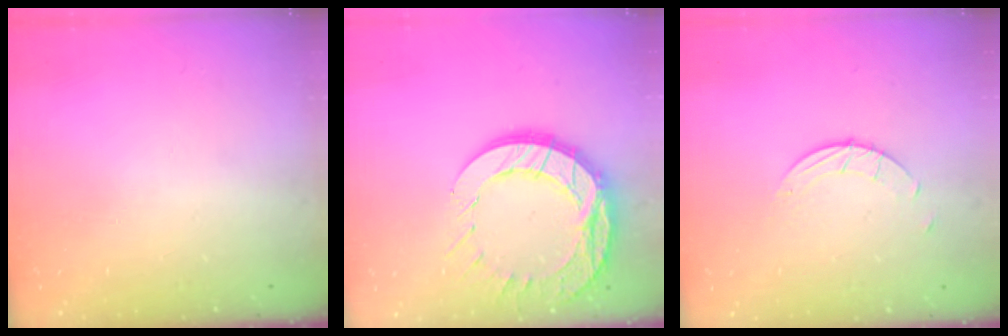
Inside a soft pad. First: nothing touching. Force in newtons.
{"total": 16.0, "press": 15.9, "slide": 1.3}
{"total": 2.7, "press": 2.7, "slide": 0.3}